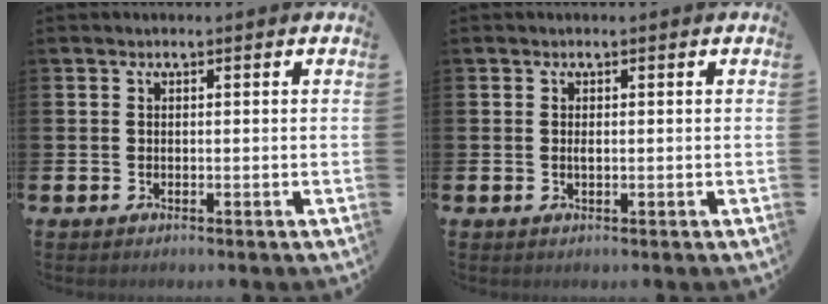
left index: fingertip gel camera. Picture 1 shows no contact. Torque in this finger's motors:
{"motor_torque": [0.23, -0.25, 0.00, 0.05]}